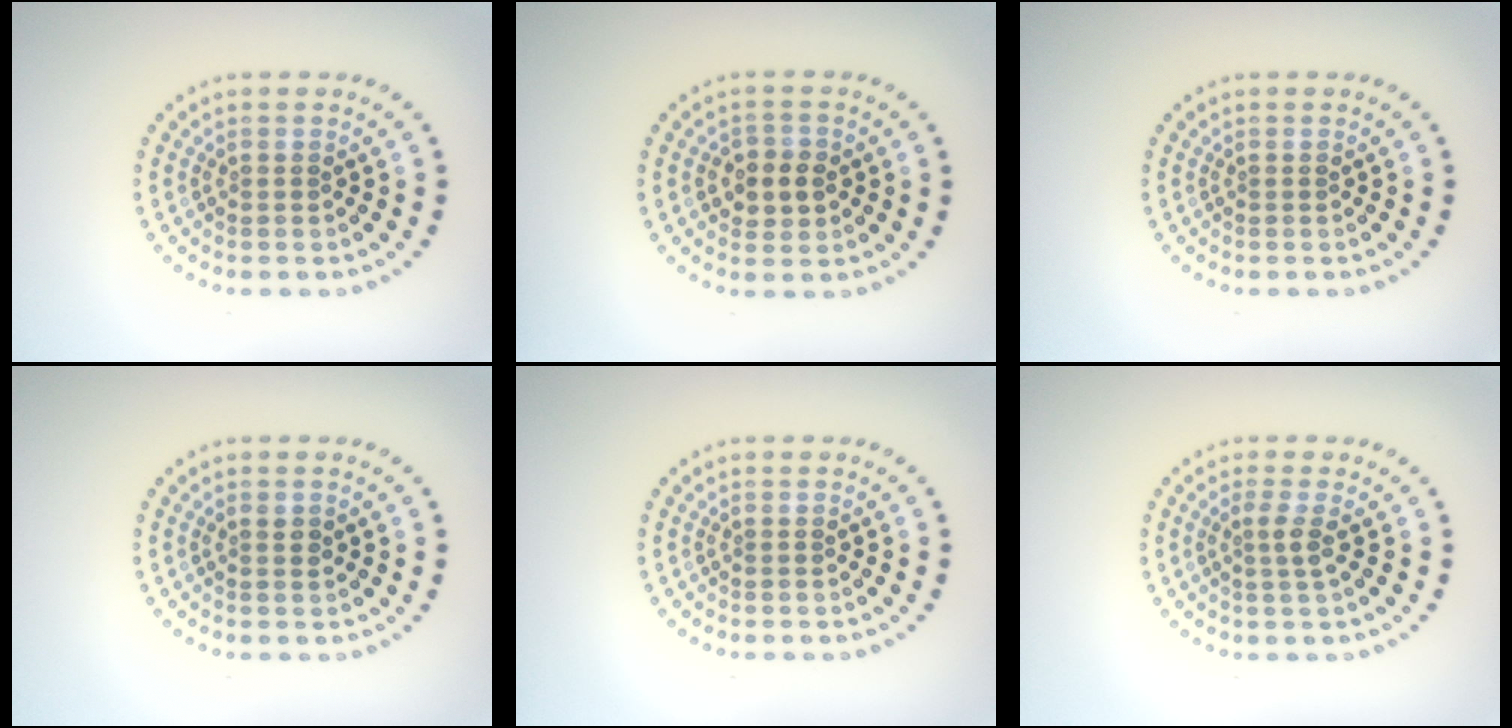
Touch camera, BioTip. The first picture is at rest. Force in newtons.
{"total": 2.8, "press": 2.8, "slide": 0.4}
{"total": 0.0}
{"total": 0.8, "press": 0.7, "slide": 0.2}
{"total": 0.0}
{"total": 1.5, "press": 1.0, "slide": 1.1}